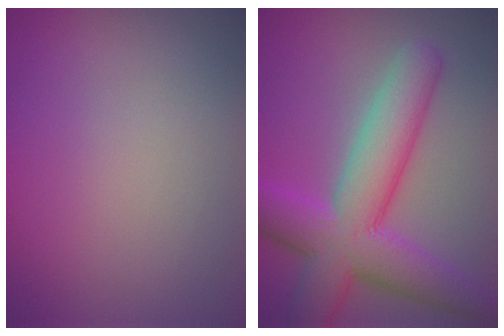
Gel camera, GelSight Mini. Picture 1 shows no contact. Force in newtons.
{"total": 9.5, "press": 9.5, "slide": 0.4}